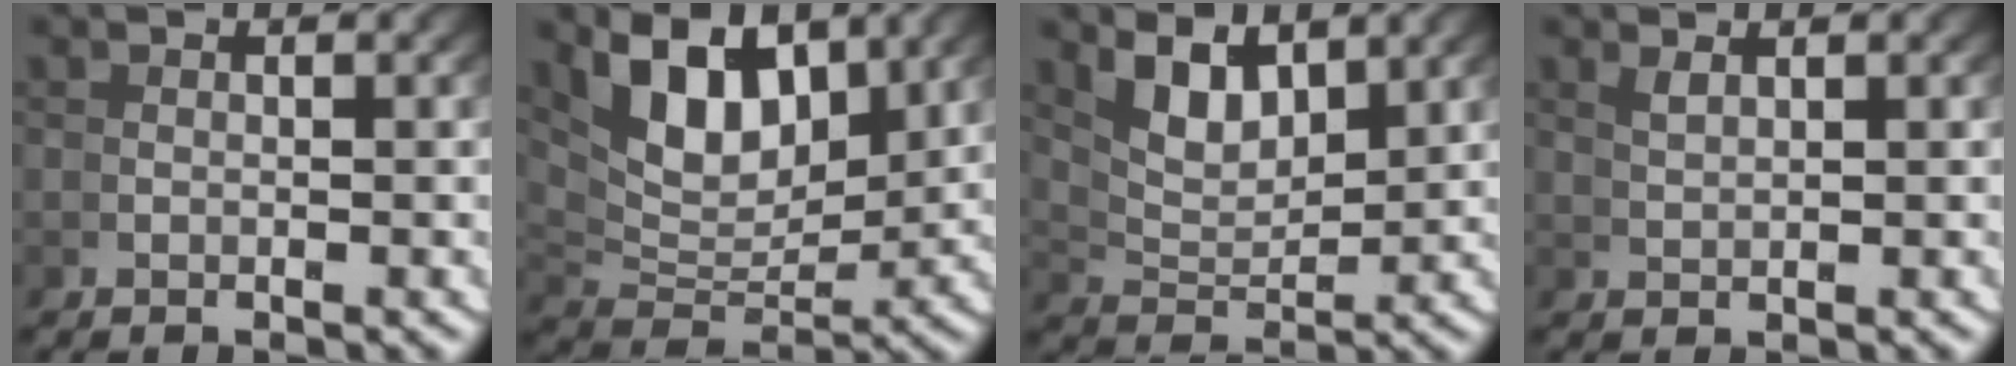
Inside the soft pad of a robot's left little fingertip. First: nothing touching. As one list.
[{"total": 9.8, "force": [3.5, 6.2, 6.8], "torque": [-0.132, -0.013, 0.068]}, {"total": 5.4, "force": [2.7, 2.6, 3.8], "torque": [-0.063, -0.012, 0.056]}, {"total": 1.7, "force": [1.3, -1.1, 0.1], "torque": [0.001, 0.002, 0.035]}]